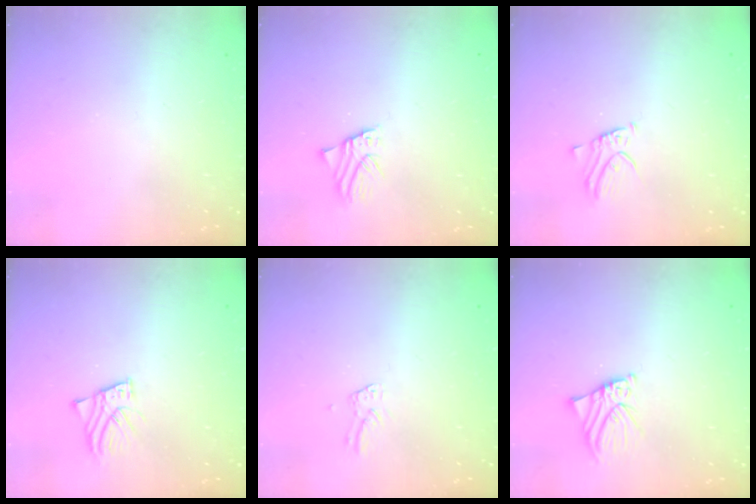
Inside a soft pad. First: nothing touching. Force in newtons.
{"total": 1.9, "press": 1.9, "slide": 0.2}
{"total": 3.0, "press": 3.0, "slide": 0.1}
{"total": 2.7, "press": 2.7, "slide": 0.2}
{"total": 1.9, "press": 1.9, "slide": 0.1}
{"total": 4.7, "press": 4.7, "slide": 0.6}